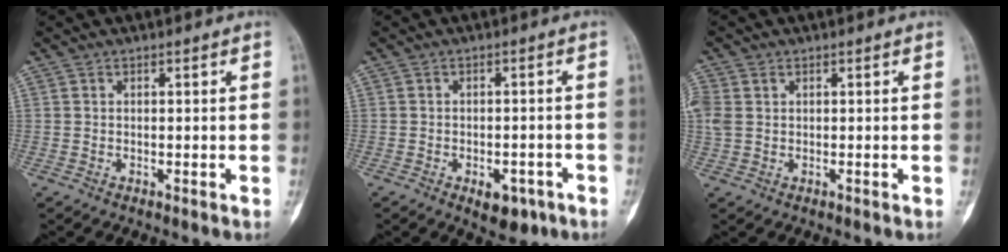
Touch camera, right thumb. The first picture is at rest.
{"total": 5.4, "force": [-2.8, 3.0, 3.5], "torque": [-0.031, 0.015, -0.030]}
{"total": 4.0, "force": [0.9, 3.0, 2.5], "torque": [-0.079, 0.010, 0.022]}